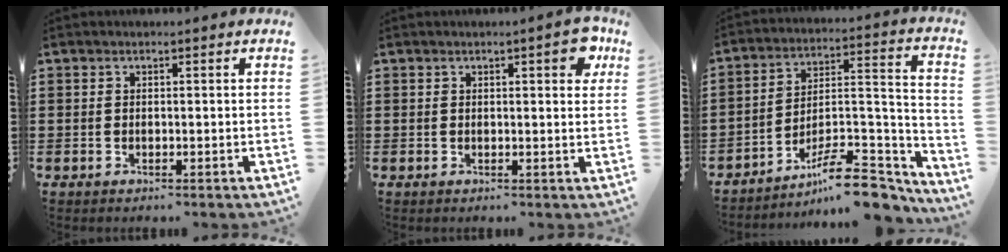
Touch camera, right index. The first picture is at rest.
{"total": 3.6, "force": [1.6, 0.9, 3.1], "torque": [-0.042, -0.002, 0.020]}
{"total": 11.6, "force": [-8.9, 3.2, 6.7], "torque": [-0.090, 0.038, -0.158]}